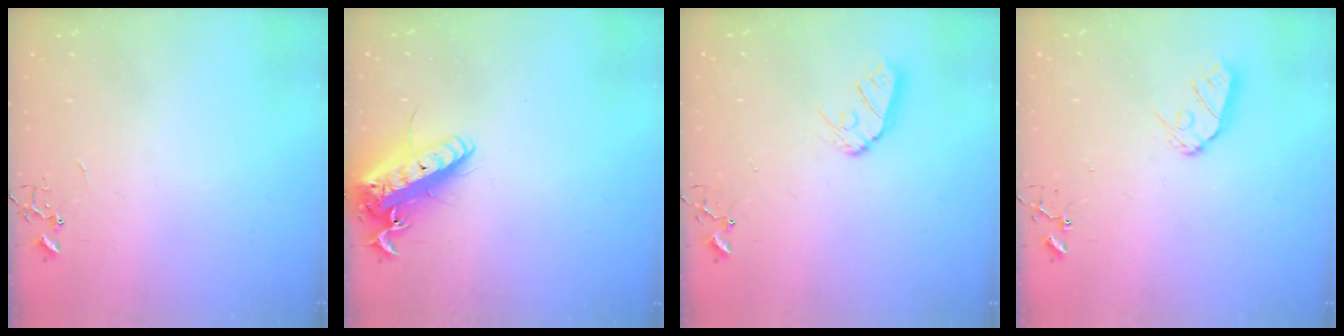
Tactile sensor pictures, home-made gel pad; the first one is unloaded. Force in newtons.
{"total": 17.4, "press": 17.0, "slide": 3.4}
{"total": 9.0, "press": 8.9, "slide": 0.8}
{"total": 8.6, "press": 8.5, "slide": 0.7}